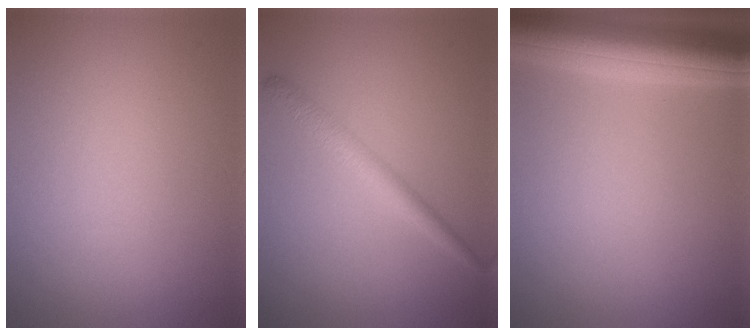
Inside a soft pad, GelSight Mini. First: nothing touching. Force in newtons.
{"total": 2.4, "press": 2.4, "slide": 0.1}
{"total": 7.4, "press": 7.4, "slide": 0.4}